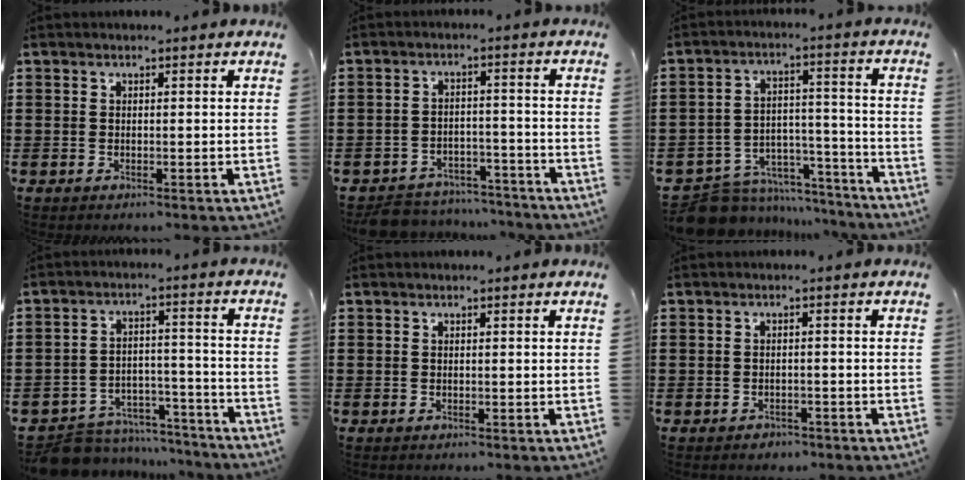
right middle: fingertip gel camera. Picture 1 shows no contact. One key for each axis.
{"total": 5.6, "fx": -5.4, "fy": 1.2, "fz": 0.4, "tx": -0.010, "ty": 0.015, "tz": -0.111}
{"total": 8.8, "fx": -8.0, "fy": 3.2, "fz": 1.7, "tx": -0.037, "ty": 0.022, "tz": -0.153}
{"total": 7.8, "fx": -7.5, "fy": 1.9, "fz": 1.0, "tx": -0.019, "ty": 0.026, "tz": -0.146}
{"total": 0.0}
{"total": 1.0, "fx": -1.0, "fy": 0.4, "fz": 0.0, "tx": -0.004, "ty": 0.003, "tz": -0.023}